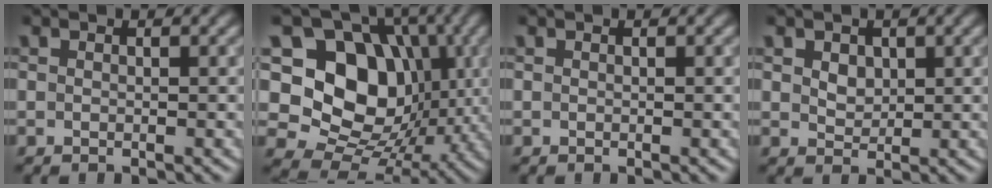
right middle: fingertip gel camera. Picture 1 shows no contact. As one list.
[{"total": 13.2, "force": [1.9, 10.4, 8.0], "torque": [-0.122, 0.002, 0.020]}, {"total": 0.0}, {"total": 1.9, "force": [0.8, 1.4, 1.0], "torque": [-0.020, 0.005, 0.010]}]